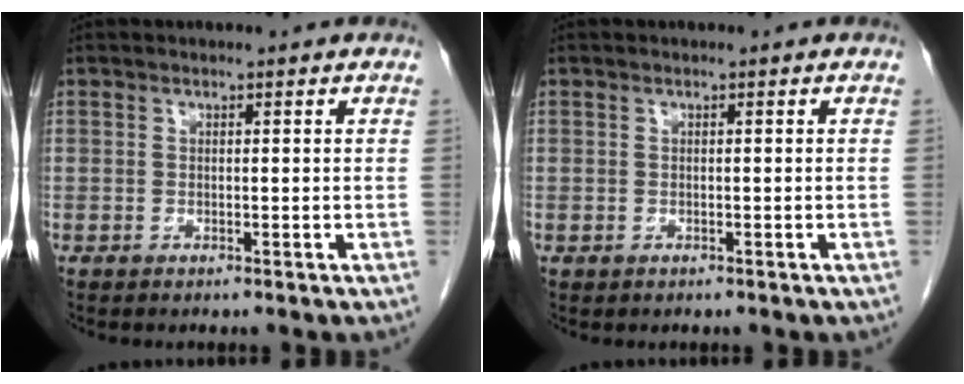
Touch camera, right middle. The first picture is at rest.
{"total": 0.0}